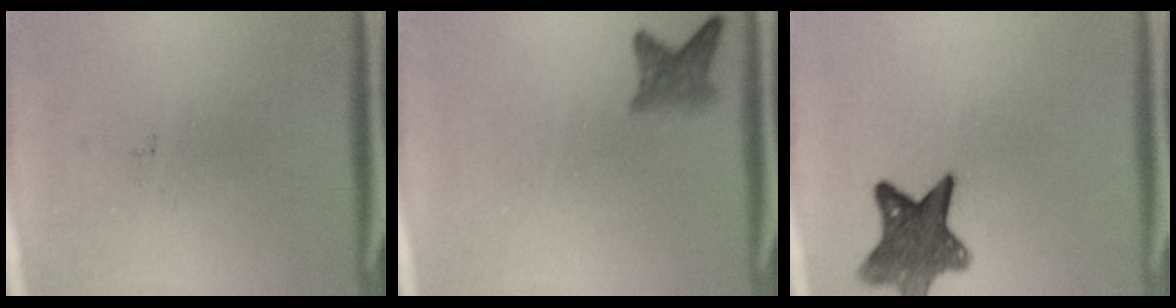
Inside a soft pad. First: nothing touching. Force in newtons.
{"total": 2.8}
{"total": 9.8}